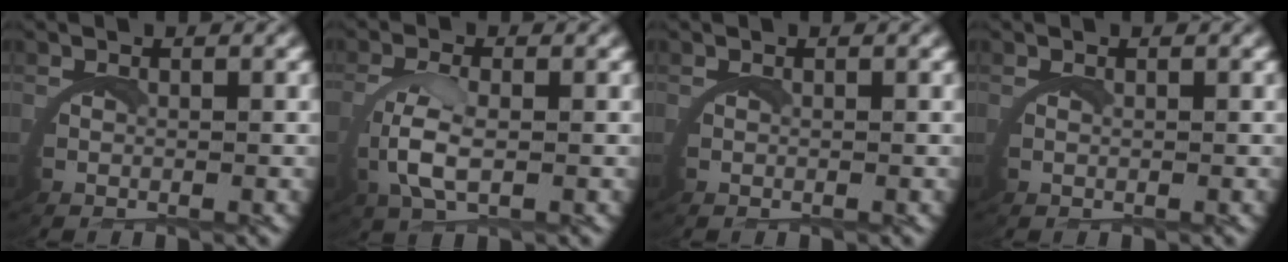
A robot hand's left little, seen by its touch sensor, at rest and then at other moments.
{"total": 3.2, "force": [0.5, 1.0, 3.0], "torque": [-0.085, -0.011, 0.014]}
{"total": 0.0}
{"total": 0.6, "force": [0.5, -0.3, 0.0], "torque": [-0.006, -0.002, 0.010]}